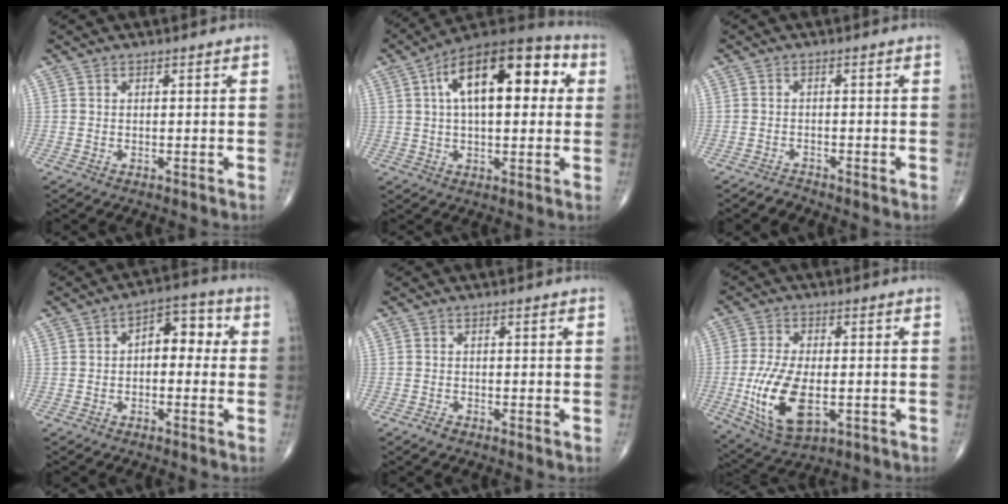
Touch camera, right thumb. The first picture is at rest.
{"total": 20.6, "force": [5.3, 9.7, 17.4], "torque": [-0.249, 0.029, 0.073]}
{"total": 1.3, "force": [-1.2, 0.2, -0.3], "torque": [0.011, -0.003, -0.027]}
{"total": 7.4, "force": [0.3, 4.5, 5.8], "torque": [-0.050, 0.029, -0.008]}
{"total": 1.2, "force": [-0.9, 0.5, 0.7], "torque": [-0.011, -0.001, -0.020]}
{"total": 13.7, "force": [-2.8, 7.0, 11.5], "torque": [-0.225, -0.007, -0.040]}